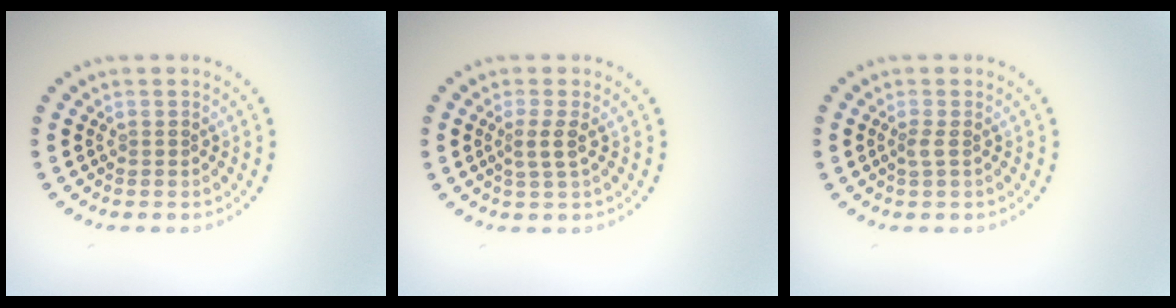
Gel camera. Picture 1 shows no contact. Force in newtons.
{"total": 1.7, "press": 1.3, "slide": 1.1}
{"total": 0.9, "press": 0.6, "slide": 0.6}